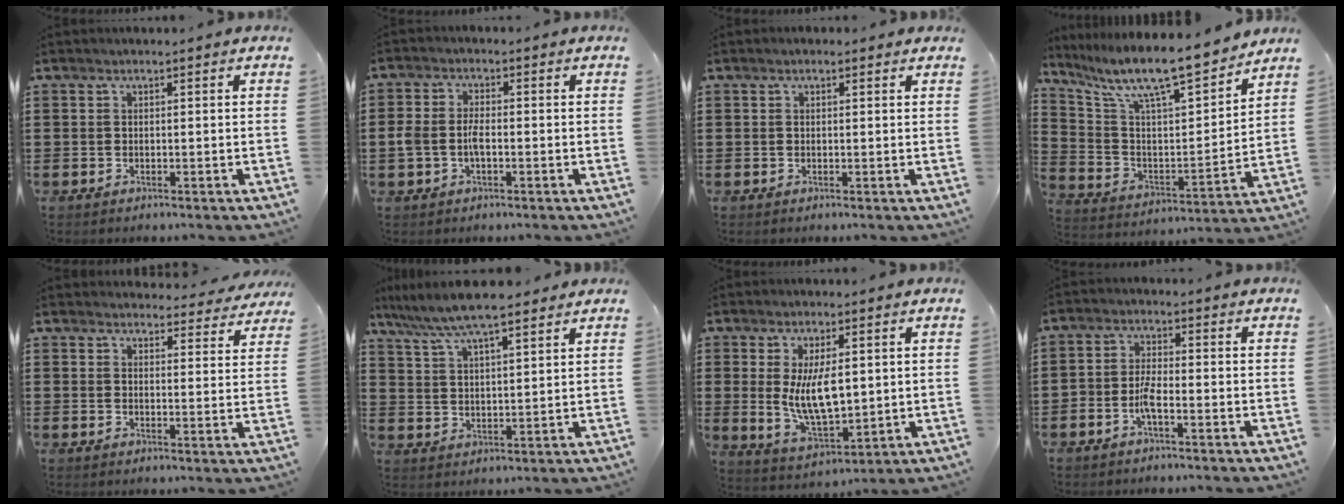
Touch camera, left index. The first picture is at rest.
{"total": 3.9, "force": [-0.8, 2.1, 3.2], "torque": [-0.081, -0.003, -0.021]}
{"total": 0.6, "force": [0.3, 0.3, 0.4], "torque": [-0.009, 0.004, 0.006]}
{"total": 10.8, "force": [9.3, 1.3, 5.3], "torque": [-0.136, -0.067, 0.154]}
{"total": 3.6, "force": [3.5, 0.6, 0.4], "torque": [-0.006, -0.023, 0.061]}
{"total": 7.9, "force": [6.7, 1.1, 4.1], "torque": [-0.100, -0.016, 0.120]}
{"total": 8.3, "force": [1.4, 3.6, 7.4], "torque": [-0.145, -0.008, 0.018]}
{"total": 3.4, "force": [-1.6, 0.9, 2.8], "torque": [-0.070, -0.003, -0.035]}